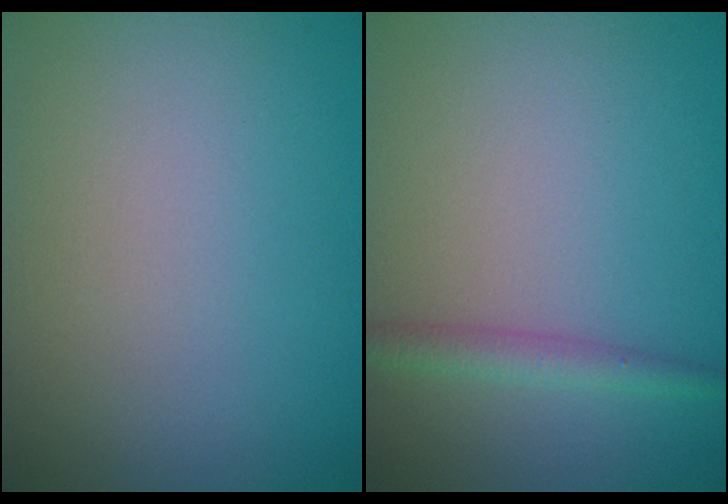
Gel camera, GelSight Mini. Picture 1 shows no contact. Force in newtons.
{"total": 2.0, "press": 2.0, "slide": 0.0}